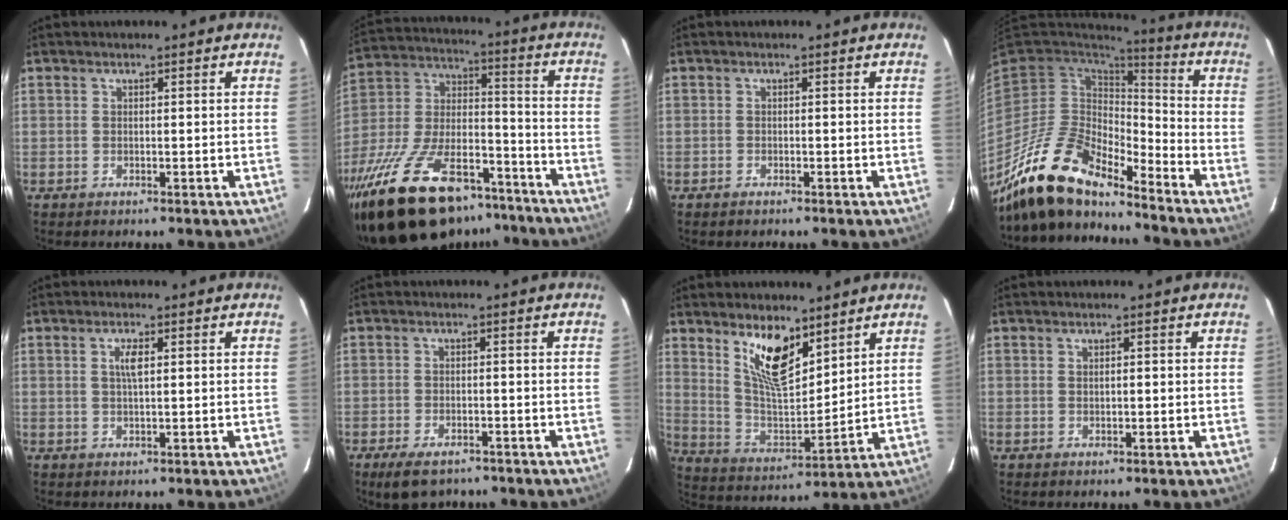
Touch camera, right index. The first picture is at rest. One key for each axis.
{"total": 28.8, "fx": -19.9, "fy": 12.5, "fz": 16.6, "tx": -0.325, "ty": -0.004, "tz": -0.310}
{"total": 0.6, "fx": -0.6, "fy": 0.3, "fz": 0.1, "tx": -0.004, "ty": 0.001, "tz": -0.012}
{"total": 17.1, "fx": -14.3, "fy": 4.9, "fz": 8.1, "tx": -0.162, "ty": -0.017, "tz": -0.272}
{"total": 2.6, "fx": 0.7, "fy": 0.8, "fz": 2.3, "tx": -0.045, "ty": 0.002, "tz": 0.013}
{"total": 6.6, "fx": -4.9, "fy": 3.0, "fz": 3.3, "tx": -0.081, "ty": -0.013, "tz": -0.078}
{"total": 12.5, "fx": 8.0, "fy": 4.7, "fz": 8.5, "tx": -0.156, "ty": -0.007, "tz": 0.160}
{"total": 0.9, "fx": 0.2, "fy": 0.5, "fz": 0.8, "tx": -0.013, "ty": 0.003, "tz": 0.004}